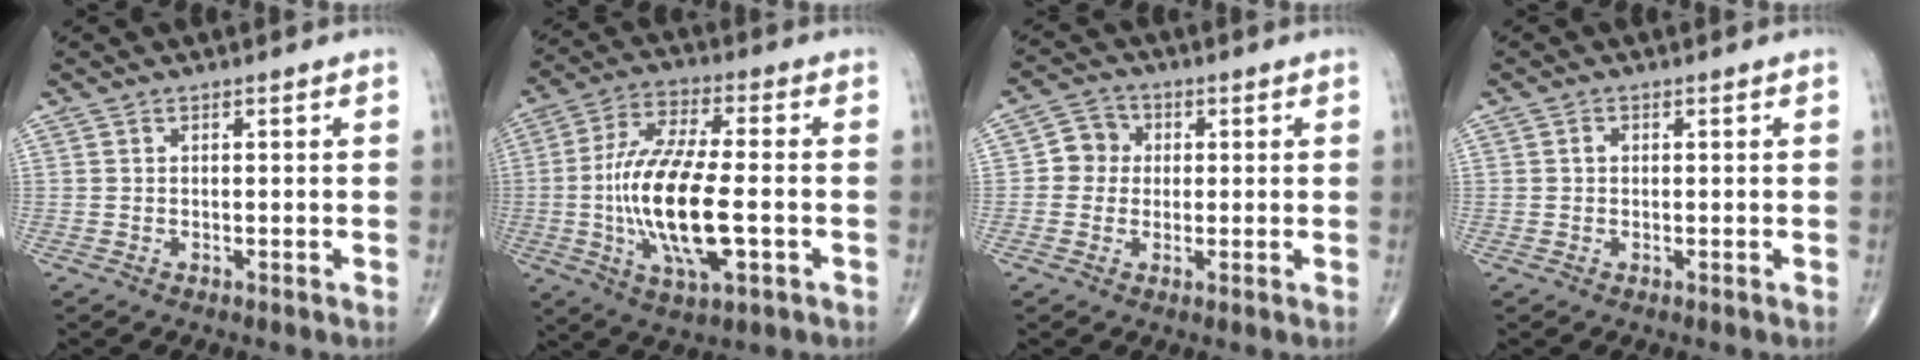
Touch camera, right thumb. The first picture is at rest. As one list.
[{"total": 18.1, "force": [-2.8, 6.5, 16.6], "torque": [-0.329, 0.010, -0.048]}, {"total": 5.1, "force": [0.3, 4.8, 1.7], "torque": [-0.002, 0.009, -0.006]}, {"total": 1.0, "force": [0.1, 0.8, 0.6], "torque": [-0.007, 0.003, 0.001]}]